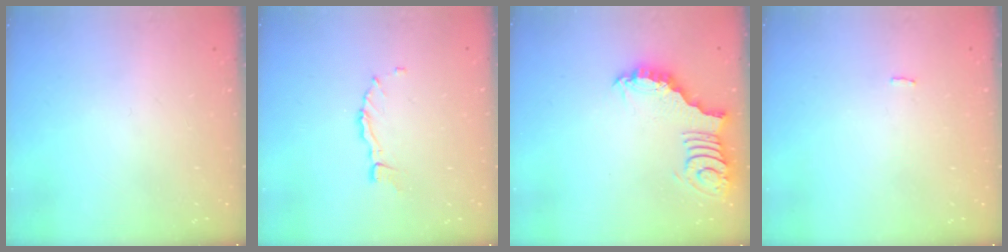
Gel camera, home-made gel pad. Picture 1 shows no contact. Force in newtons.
{"total": 3.9, "press": 3.9, "slide": 0.3}
{"total": 3.1, "press": 3.1, "slide": 0.3}
{"total": 0.5, "press": 0.4, "slide": 0.3}